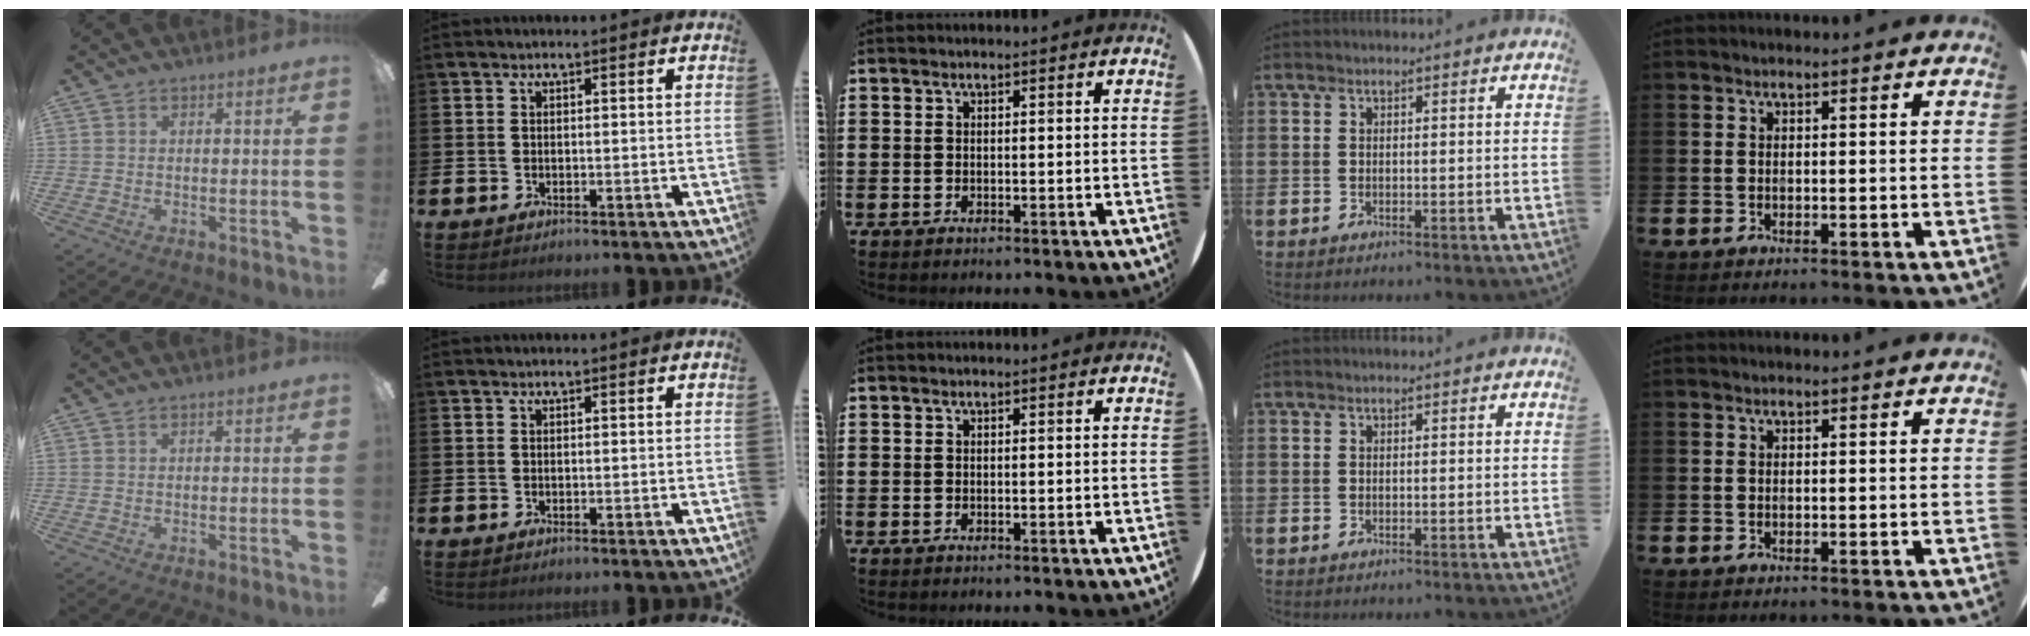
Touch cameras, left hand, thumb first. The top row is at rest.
{}